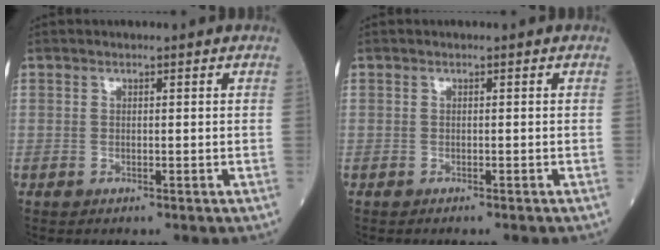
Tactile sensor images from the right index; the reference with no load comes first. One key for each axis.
{"total": 1.5, "fx": -1.4, "fy": 0.0, "fz": 0.6, "tx": -0.010, "ty": -0.002, "tz": -0.018}